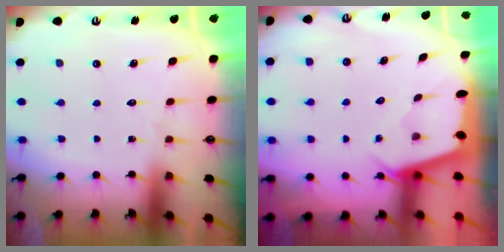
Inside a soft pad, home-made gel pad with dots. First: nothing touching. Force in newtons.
{"total": 2.2, "press": 2.2, "slide": 0.3}